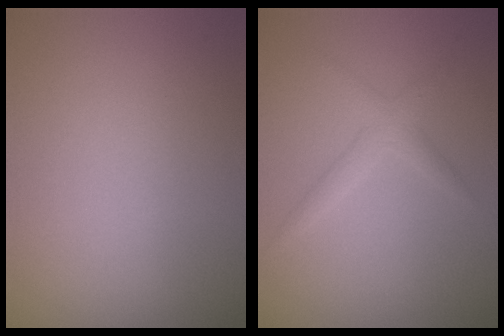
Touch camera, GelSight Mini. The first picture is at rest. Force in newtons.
{"total": 1.7, "press": 1.7, "slide": 0.0}